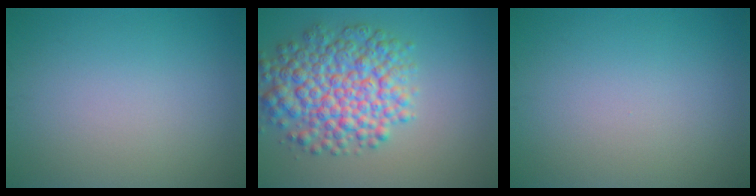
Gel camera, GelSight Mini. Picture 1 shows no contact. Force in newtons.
{"total": 8.0, "press": 8.0, "slide": 0.2}
{"total": 0.0}